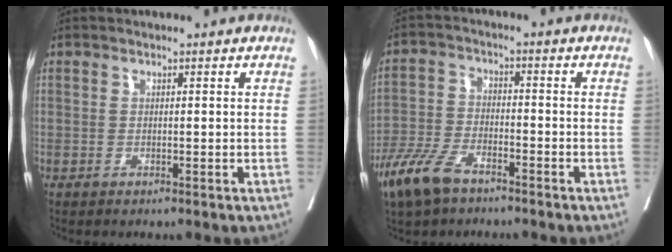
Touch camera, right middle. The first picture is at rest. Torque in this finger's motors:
{"motor_torque": [1.09, -1.05, 0.17, 0.05]}